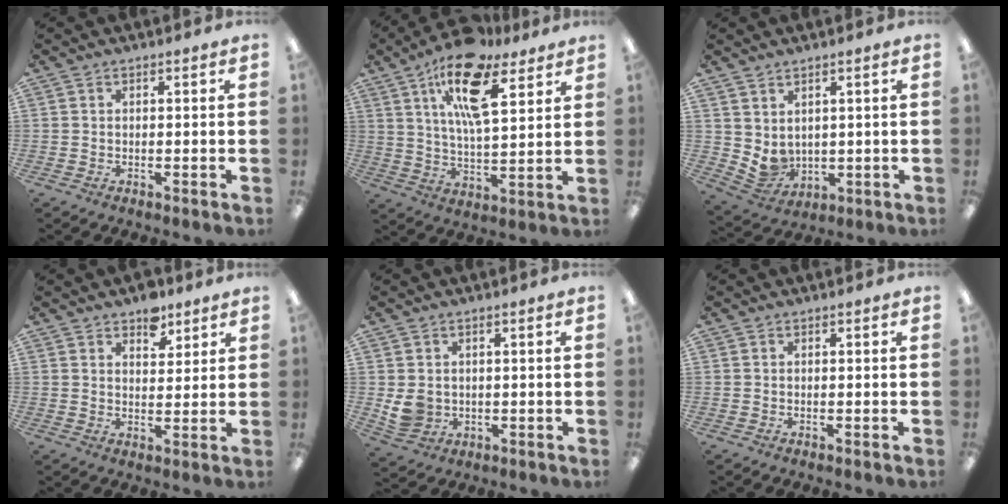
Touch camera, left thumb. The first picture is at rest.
{"total": 18.0, "force": [10.4, 7.2, 12.8], "torque": [-0.215, -0.038, 0.173]}
{"total": 5.1, "force": [2.7, 3.9, 1.8], "torque": [-0.044, -0.019, 0.055]}
{"total": 6.0, "force": [4.4, 3.4, 2.3], "torque": [-0.012, -0.025, 0.072]}
{"total": 5.0, "force": [1.0, 4.4, 2.3], "torque": [-0.045, 0.003, 0.022]}
{"total": 0.0}